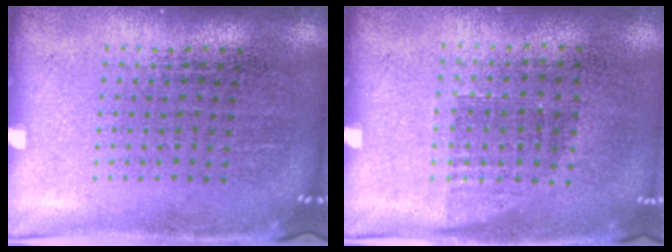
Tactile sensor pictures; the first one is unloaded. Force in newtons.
{"total": 0.8, "press": 0.6, "slide": 0.4}